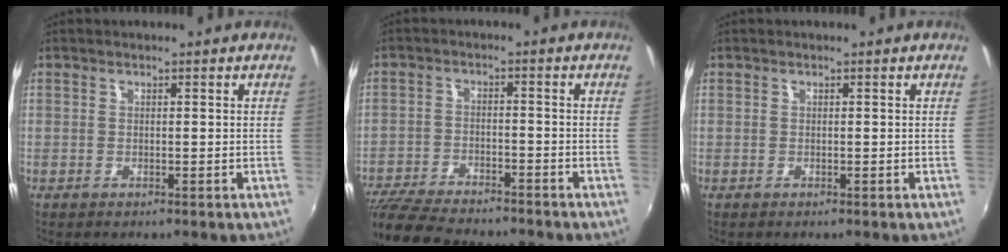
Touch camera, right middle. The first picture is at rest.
{"total": 13.5, "force": [-12.0, 2.5, 5.7], "torque": [-0.133, -0.025, -0.200]}
{"total": 0.0}